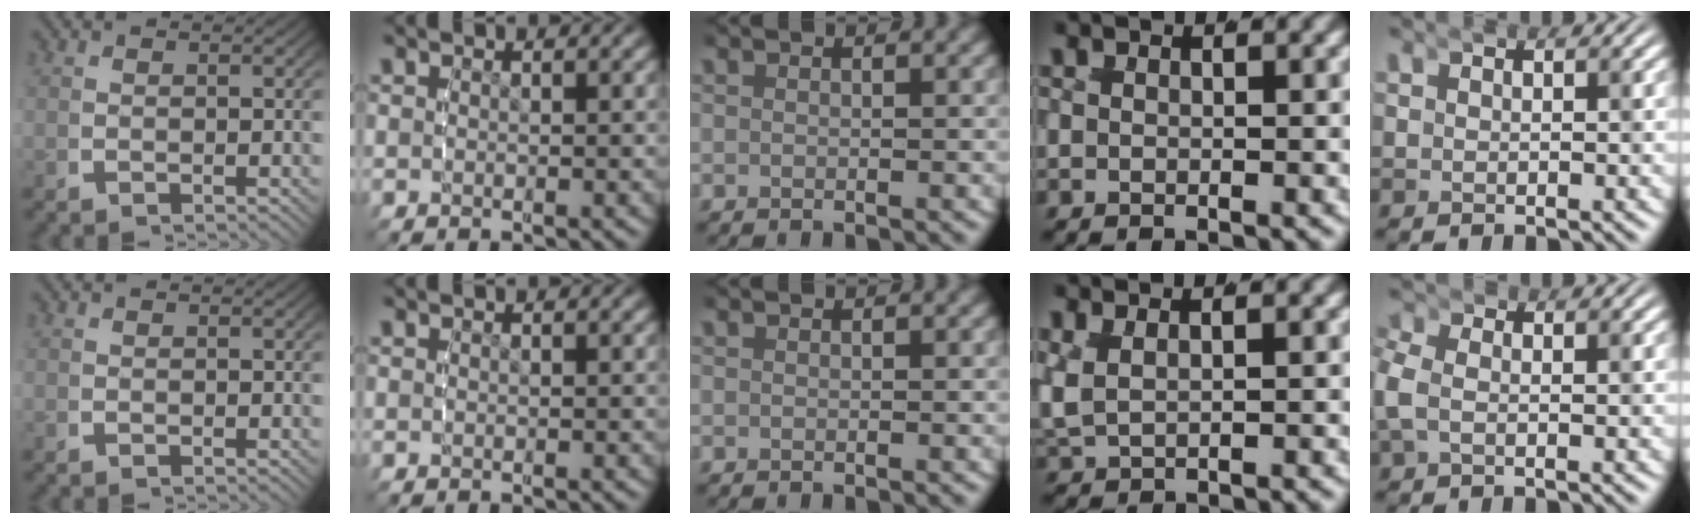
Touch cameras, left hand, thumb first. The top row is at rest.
{"ring": {"total": 4.3, "force": [-0.1, 3.8, 2.1], "torque": [-0.079, -0.013, -0.002]}, "little": {"total": 1.7, "force": [-1.6, -0.7, -0.2], "torque": [-0.029, -0.028, -0.011]}}